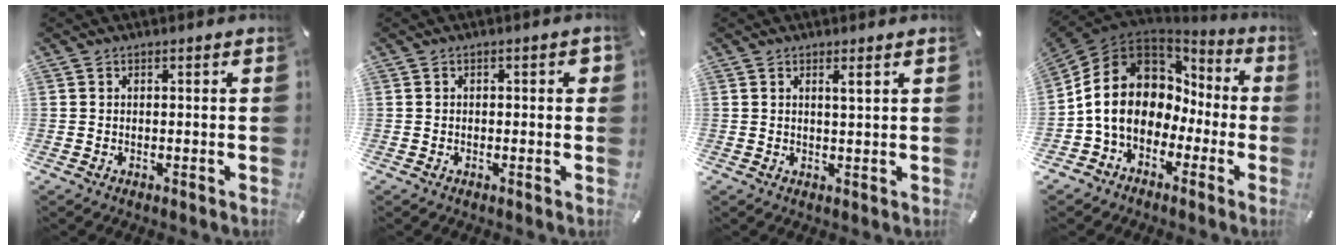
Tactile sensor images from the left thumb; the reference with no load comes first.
{"total": 1.8, "force": [-0.2, 1.0, 1.5], "torque": [-0.027, 0.007, -0.005]}
{"total": 2.1, "force": [1.2, 0.0, 1.8], "torque": [-0.036, -0.003, 0.019]}
{"total": 15.0, "force": [0.0, 12.5, 8.2], "torque": [-0.182, 0.006, -0.002]}